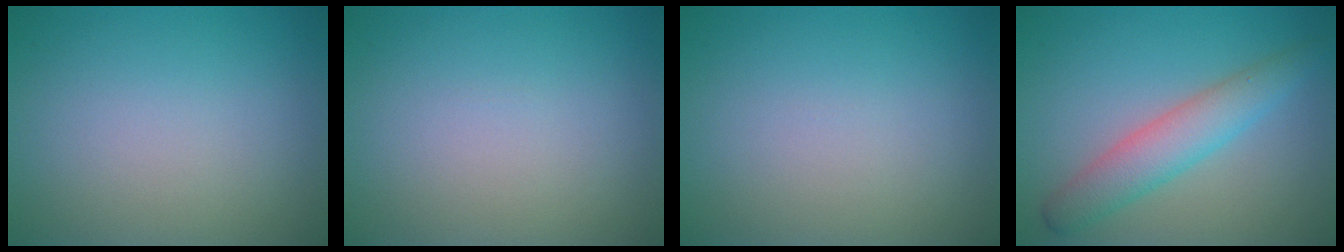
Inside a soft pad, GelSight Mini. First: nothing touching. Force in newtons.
{"total": 0.0}
{"total": 0.0}
{"total": 4.0, "press": 4.0, "slide": 0.1}